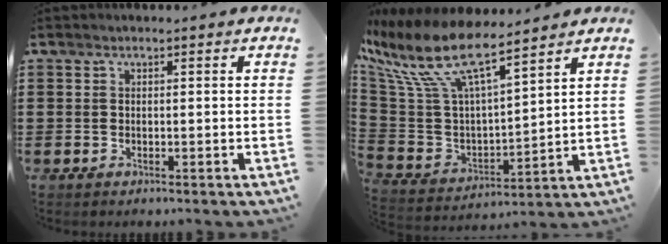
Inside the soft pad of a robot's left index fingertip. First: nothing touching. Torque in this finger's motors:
{"motor_torque": [2.14, 0.00, 1.05, 0.21]}